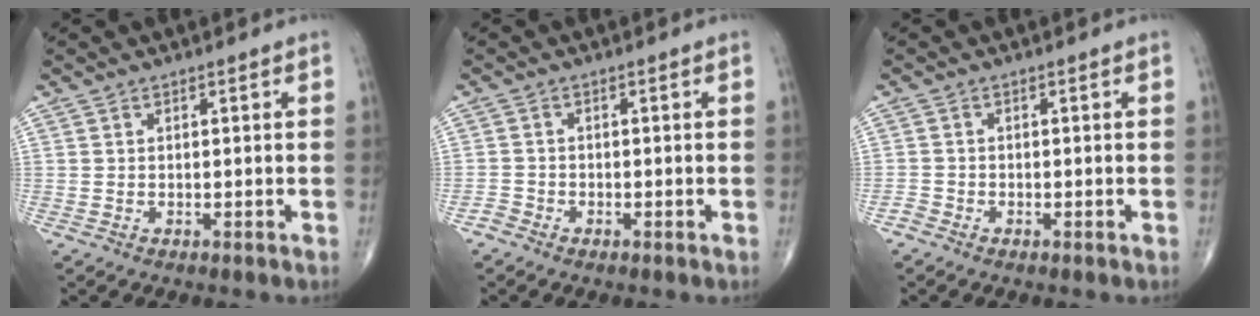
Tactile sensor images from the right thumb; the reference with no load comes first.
{"total": 1.5, "force": [-1.2, 0.8, 0.1], "torque": [-0.001, 0.001, -0.030]}
{"total": 1.2, "force": [-1.0, 0.6, 0.1], "torque": [-0.004, 0.000, -0.026]}